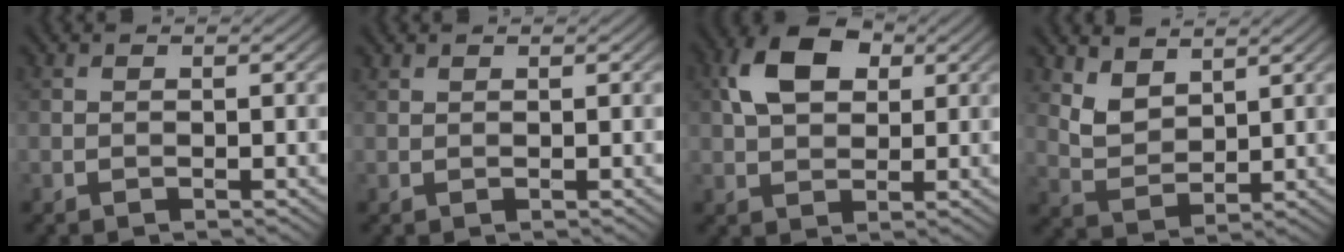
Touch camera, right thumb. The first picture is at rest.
{"total": 0.7, "force": [0.6, 0.2, 0.2], "torque": [-0.007, 0.003, 0.017]}
{"total": 7.9, "force": [2.4, 5.1, 5.5], "torque": [-0.121, 0.014, 0.040]}
{"total": 4.8, "force": [3.2, 2.5, 2.4], "torque": [-0.065, -0.007, 0.069]}